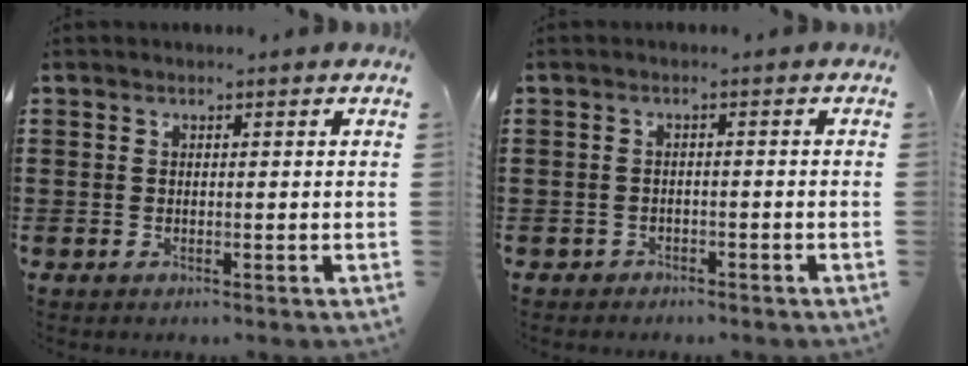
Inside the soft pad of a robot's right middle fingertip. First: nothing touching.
{"total": 1.5, "force": [-1.4, 0.6, -0.1], "torque": [-0.004, 0.002, -0.033]}